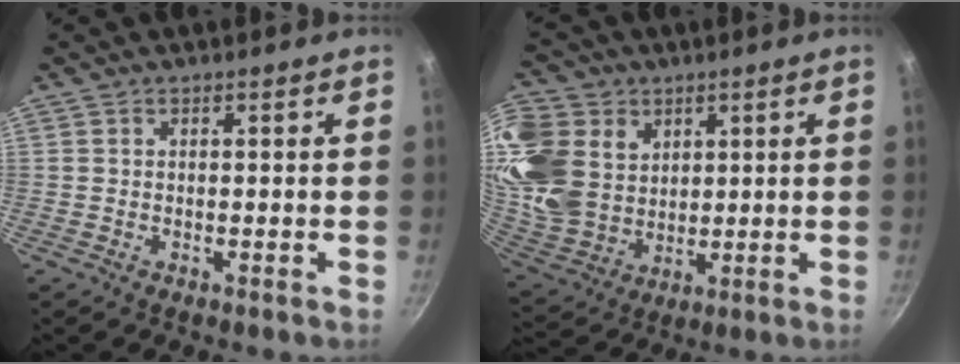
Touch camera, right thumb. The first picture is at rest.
{"total": 22.8, "force": [8.2, 18.0, 11.4], "torque": [-0.252, -0.012, 0.173]}